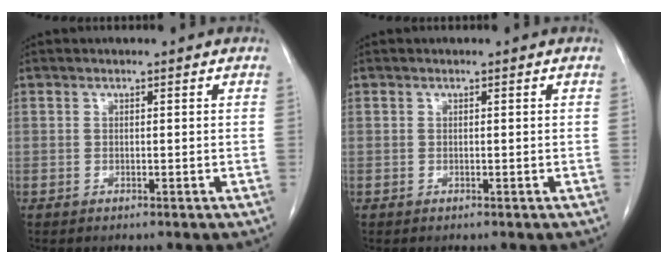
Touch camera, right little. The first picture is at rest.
{"total": 0.0}